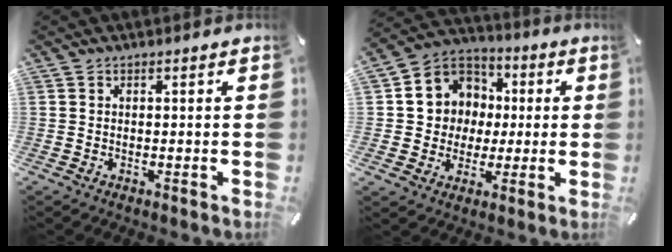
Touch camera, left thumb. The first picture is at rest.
{"total": 10.6, "force": [-0.3, 10.4, 1.7], "torque": [-0.037, 0.000, 0.000]}